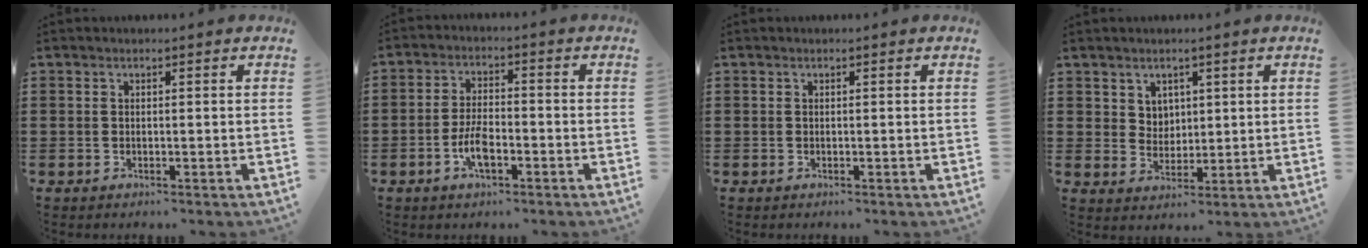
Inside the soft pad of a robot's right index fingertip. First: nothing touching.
{"total": 5.1, "force": [-2.1, 2.2, 4.1], "torque": [-0.097, -0.002, -0.044]}
{"total": 0.0}
{"total": 3.7, "force": [2.2, 3.0, 0.5], "torque": [-0.016, 0.006, 0.040]}